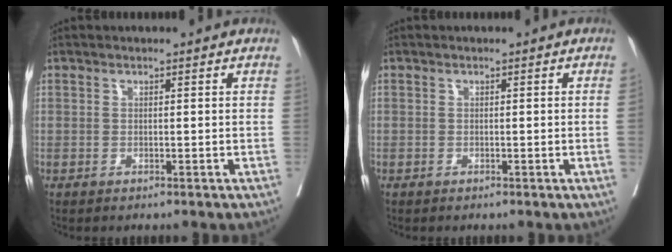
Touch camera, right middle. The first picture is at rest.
{"total": 0.7, "force": [-0.1, -0.3, 0.6], "torque": [-0.001, 0.002, 0.000]}